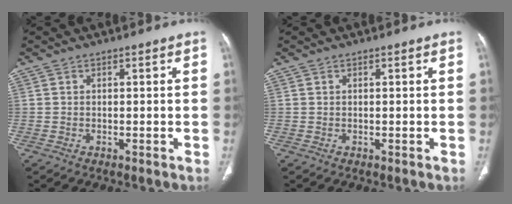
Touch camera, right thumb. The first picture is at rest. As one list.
[{"total": 0.0}]